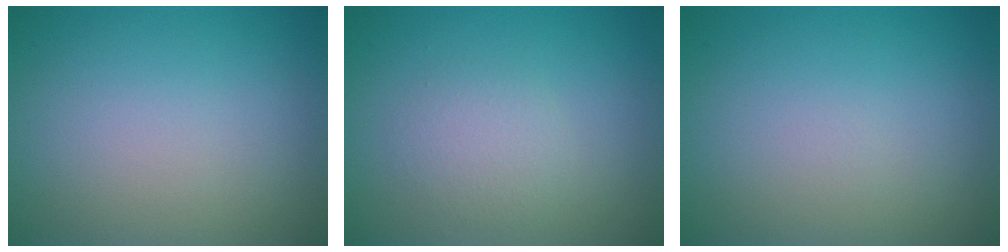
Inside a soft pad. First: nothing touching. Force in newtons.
{"total": 2.0, "press": 2.0, "slide": 0.2}
{"total": 0.0}